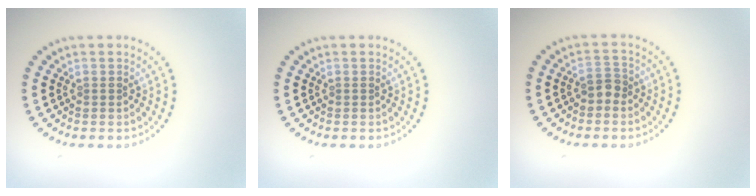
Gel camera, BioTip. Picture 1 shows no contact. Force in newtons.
{"total": 0.0}
{"total": 1.6, "press": 1.4, "slide": 0.8}